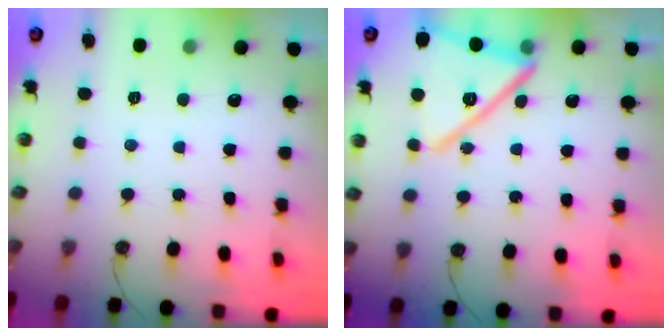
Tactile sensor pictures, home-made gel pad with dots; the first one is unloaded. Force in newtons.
{"total": 18.9, "press": 18.9, "slide": 1.2}